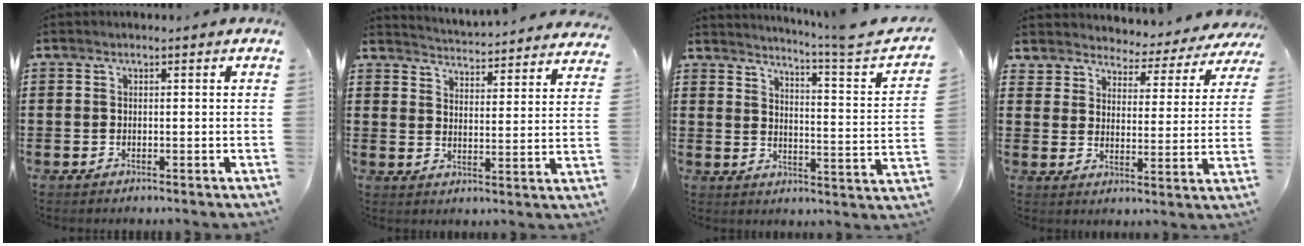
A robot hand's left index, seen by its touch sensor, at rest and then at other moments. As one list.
[{"total": 3.8, "force": [3.7, -0.8, -0.1], "torque": [-0.019, -0.037, 0.061]}, {"total": 4.3, "force": [3.4, -1.5, 2.2], "torque": [-0.051, -0.043, 0.044]}, {"total": 4.2, "force": [4.1, 0.5, -0.4], "torque": [-0.020, -0.036, 0.069]}]